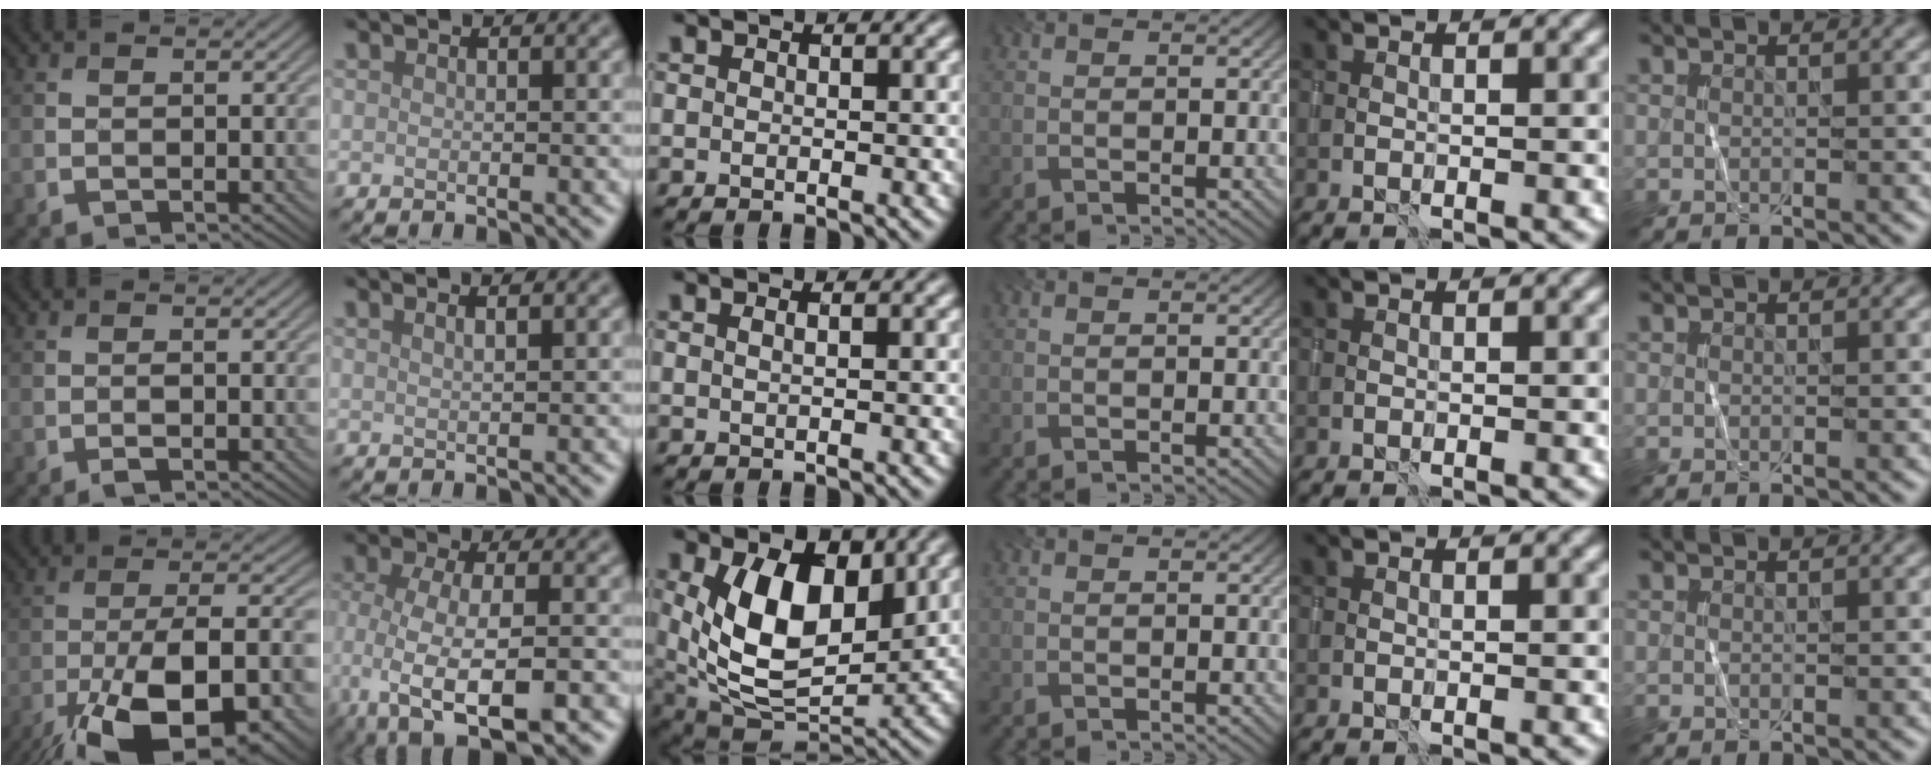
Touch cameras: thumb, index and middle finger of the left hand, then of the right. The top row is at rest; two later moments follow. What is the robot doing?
{"motion": "wrap", "object": "sponge"}